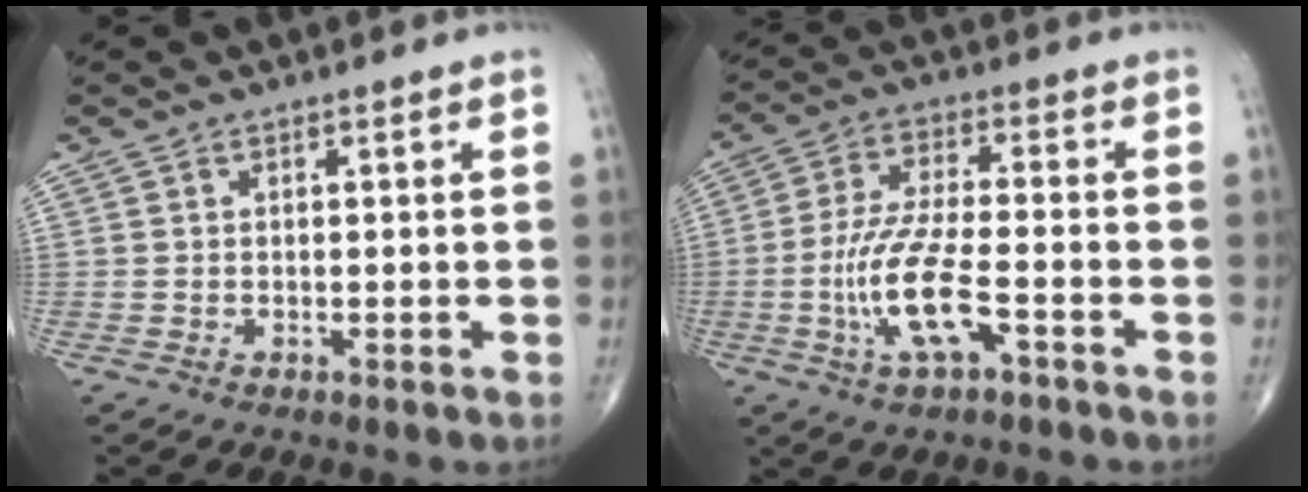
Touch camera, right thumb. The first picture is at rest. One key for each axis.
{"total": 11.6, "fx": -4.0, "fy": 3.5, "fz": 10.4, "tx": -0.222, "ty": 0.021, "tz": -0.074}